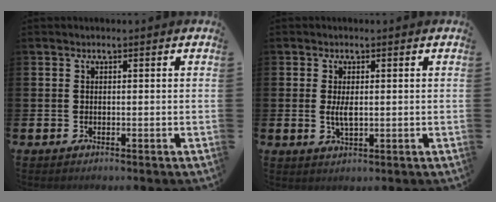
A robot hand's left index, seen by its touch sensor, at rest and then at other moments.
{"total": 2.6, "force": [0.3, 1.1, 2.4], "torque": [-0.038, -0.002, 0.002]}